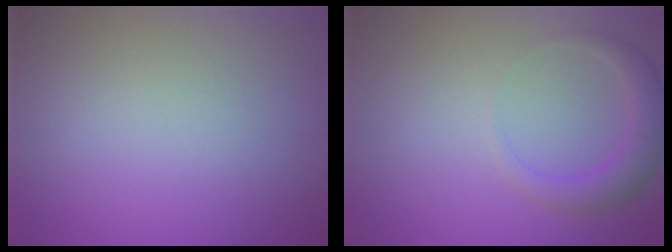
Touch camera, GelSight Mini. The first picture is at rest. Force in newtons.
{"total": 2.6, "press": 2.6, "slide": 0.0}